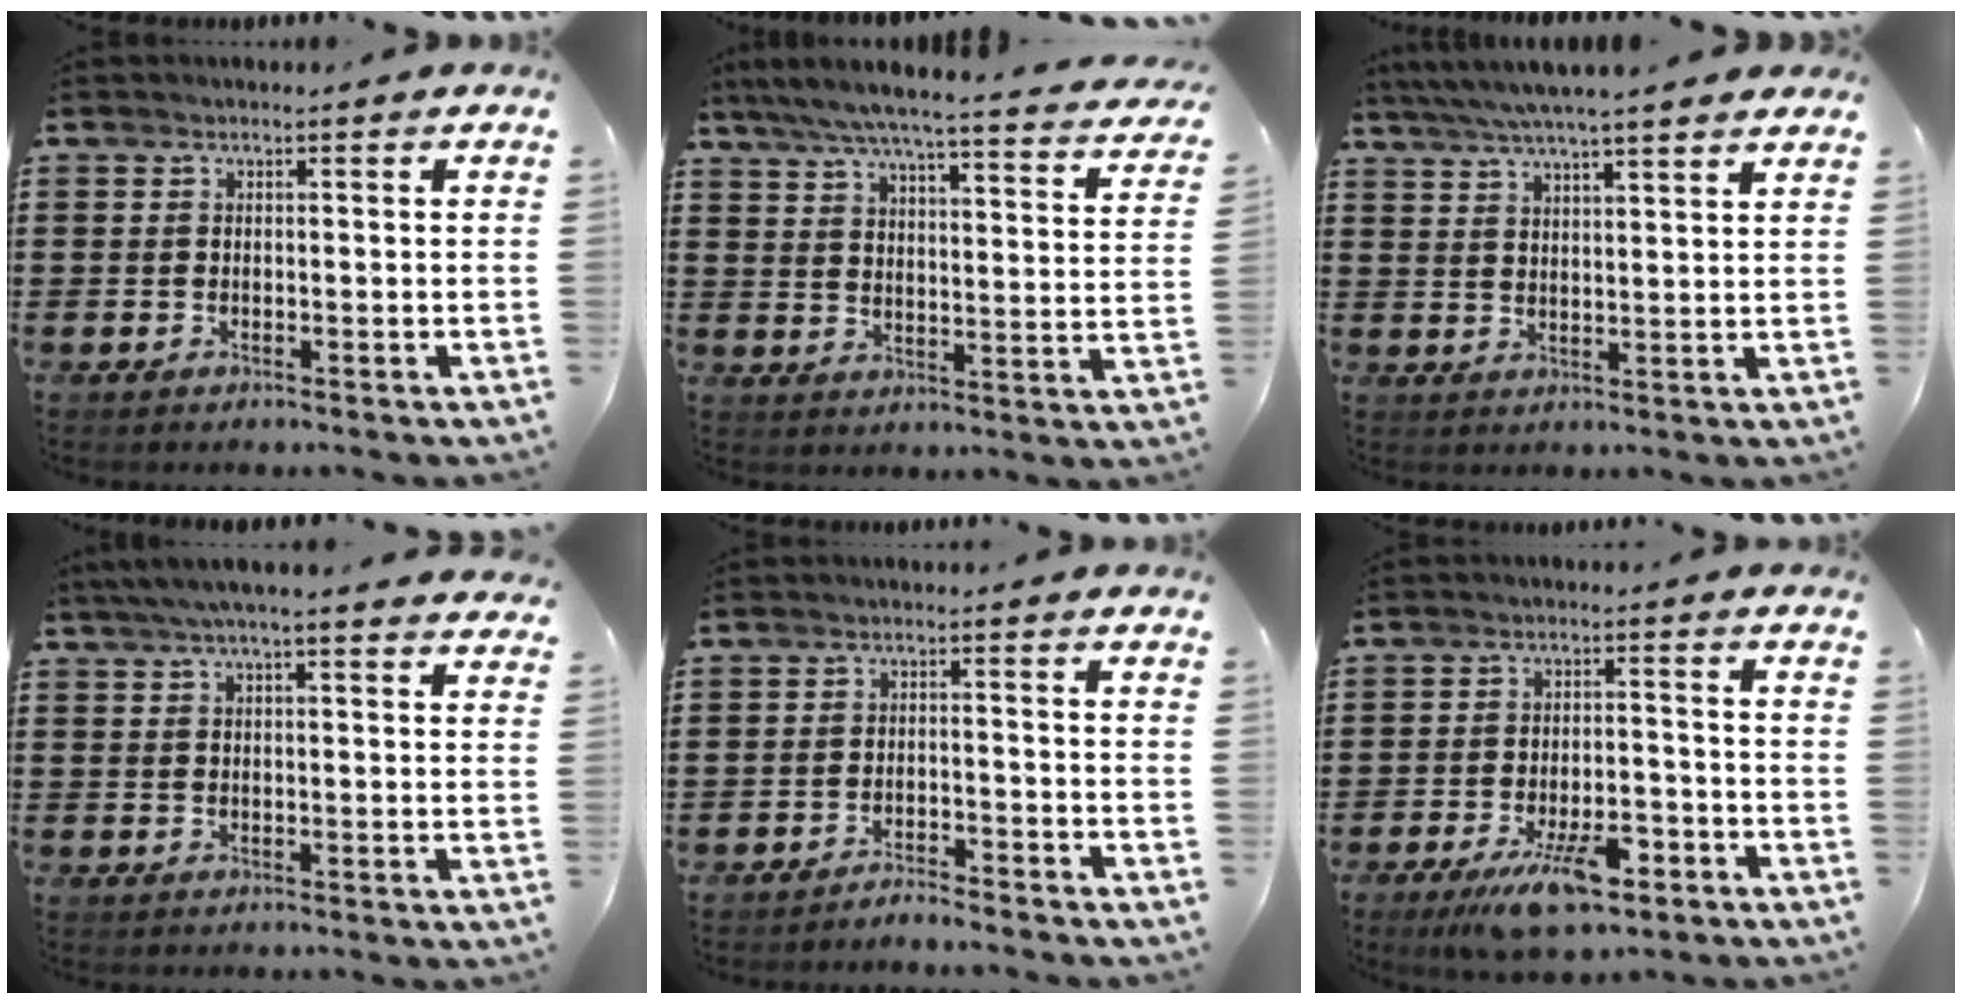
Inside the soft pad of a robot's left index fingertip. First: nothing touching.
{"total": 5.4, "force": [4.6, -0.2, 2.7], "torque": [-0.074, -0.035, 0.072]}
{"total": 5.0, "force": [4.5, -0.1, 2.1], "torque": [-0.054, -0.015, 0.080]}
{"total": 4.5, "force": [4.0, 0.0, 2.2], "torque": [-0.054, -0.003, 0.071]}
{"total": 2.7, "force": [-2.7, -0.1, 0.0], "torque": [-0.005, 0.003, -0.058]}
{"total": 9.6, "force": [-5.8, 3.4, 6.9], "torque": [-0.110, 0.006, -0.099]}